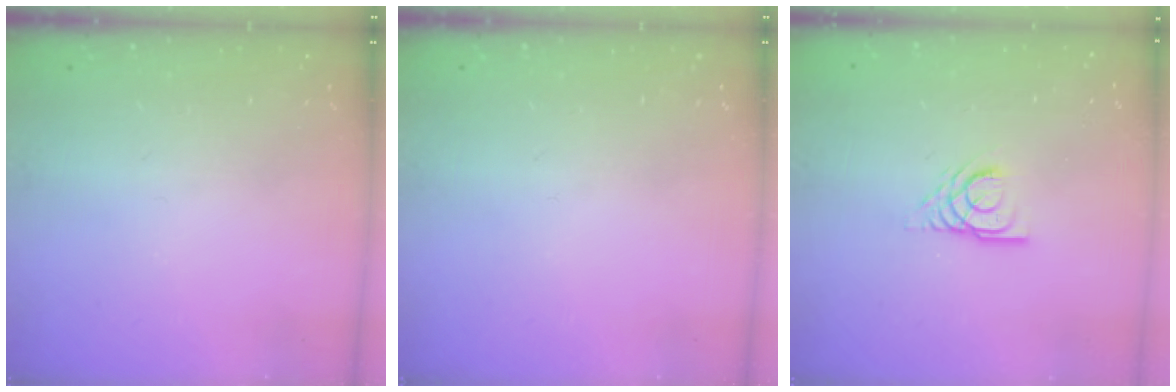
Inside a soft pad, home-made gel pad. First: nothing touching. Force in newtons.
{"total": 0.0}
{"total": 4.5, "press": 4.4, "slide": 0.4}